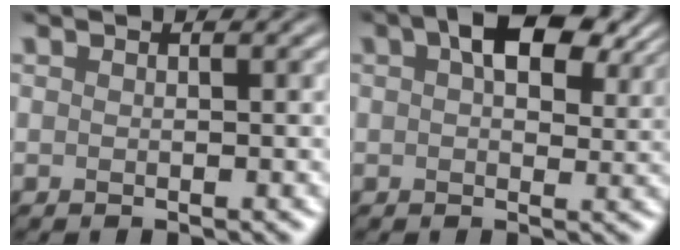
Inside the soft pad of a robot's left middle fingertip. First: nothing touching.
{"total": 7.6, "force": [3.4, 4.0, 5.6], "torque": [-0.079, 0.011, 0.042]}